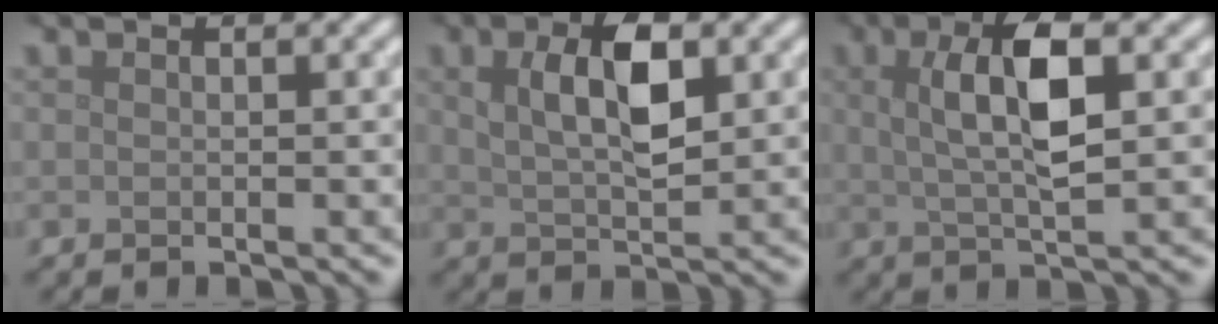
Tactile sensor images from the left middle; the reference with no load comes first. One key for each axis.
{"total": 4.9, "fx": 1.5, "fy": 2.0, "fz": 4.3, "tx": -0.084, "ty": 0.005, "tz": 0.027}
{"total": 6.1, "fx": 1.4, "fy": 1.9, "fz": 5.6, "tx": -0.100, "ty": 0.007, "tz": 0.023}